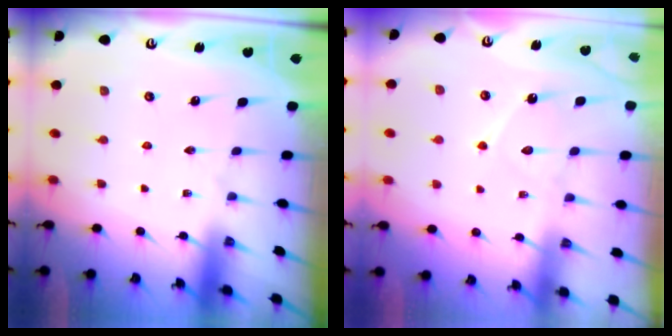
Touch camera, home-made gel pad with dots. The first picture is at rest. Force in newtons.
{"total": 8.2, "press": 8.1, "slide": 0.8}